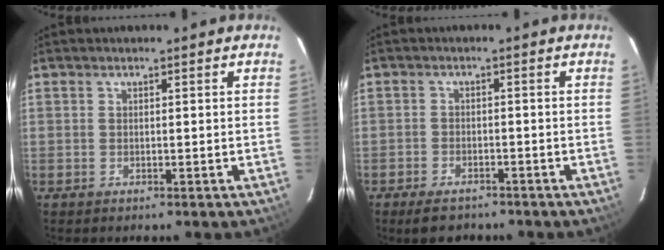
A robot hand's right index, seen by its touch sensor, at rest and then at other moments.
{"total": 5.6, "force": [-4.4, 2.7, 2.2], "torque": [-0.058, 0.000, -0.068]}